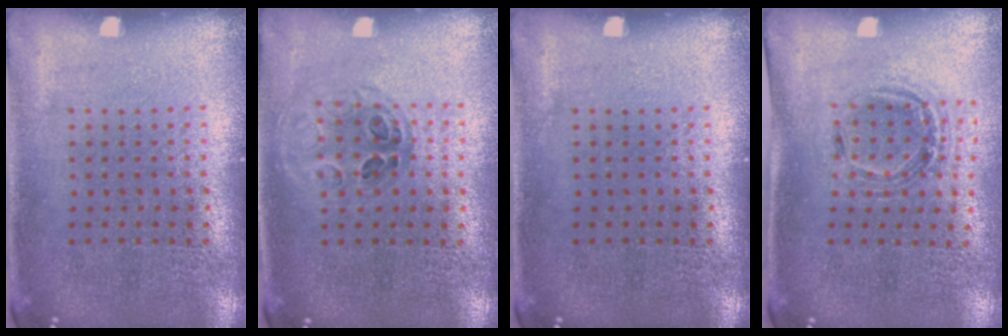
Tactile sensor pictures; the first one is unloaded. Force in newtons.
{"total": 1.0, "press": 1.0, "slide": 0.4}
{"total": 0.0}
{"total": 1.0, "press": 1.0, "slide": 0.1}